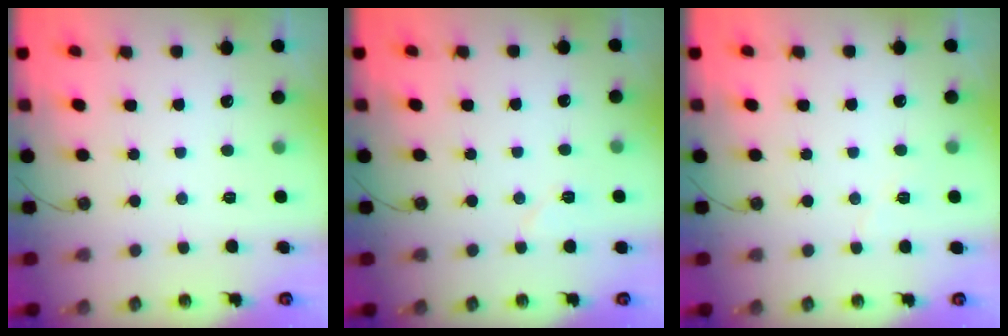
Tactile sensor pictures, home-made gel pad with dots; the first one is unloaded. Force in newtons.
{"total": 5.2, "press": 5.1, "slide": 0.9}
{"total": 4.6, "press": 4.2, "slide": 2.0}